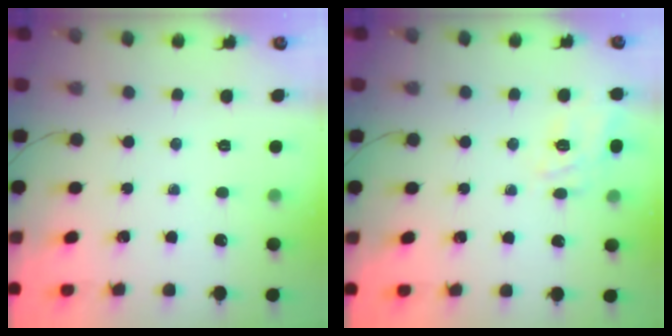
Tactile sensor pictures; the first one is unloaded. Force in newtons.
{"total": 5.5, "press": 5.4, "slide": 1.0}